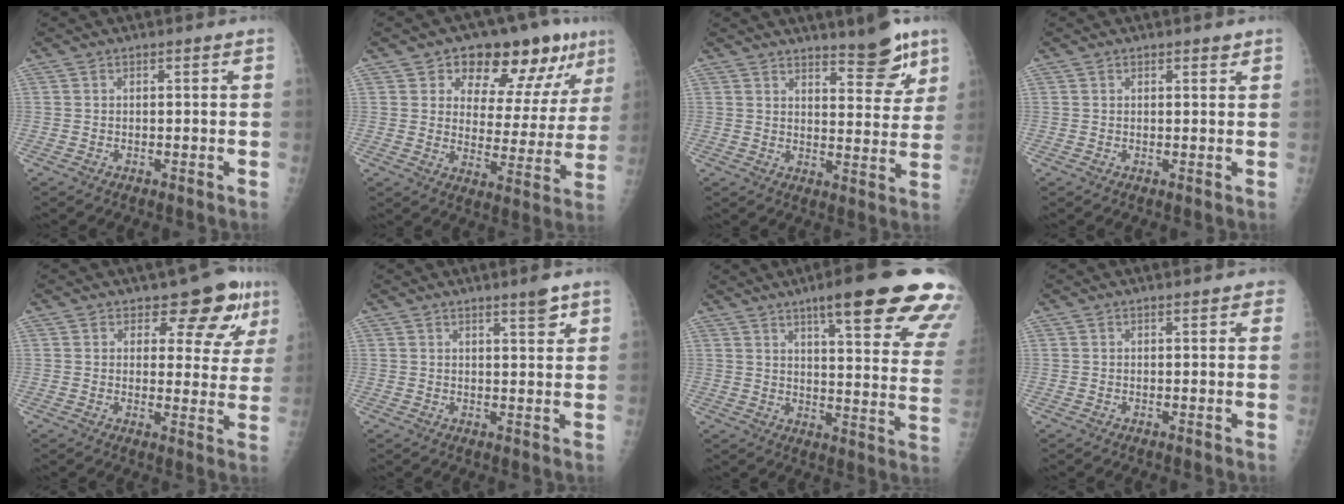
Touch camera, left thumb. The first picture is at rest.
{"total": 17.1, "force": [10.3, 8.7, 10.5], "torque": [-0.079, -0.040, 0.144]}
{"total": 9.5, "force": [6.9, 2.8, 5.8], "torque": [-0.052, -0.050, 0.103]}
{"total": 1.1, "force": [0.8, 0.5, 0.5], "torque": [0.000, -0.005, 0.010]}
{"total": 9.5, "force": [6.1, 5.0, 5.2], "torque": [-0.028, -0.035, 0.069]}
{"total": 3.5, "force": [2.4, 0.6, 2.4], "torque": [-0.030, -0.017, 0.036]}
{"total": 23.9, "force": [15.8, 3.9, 17.5], "torque": [-0.194, -0.060, 0.197]}
{"total": 1.9, "force": [1.4, 0.9, 1.0], "torque": [0.006, 0.001, 0.010]}